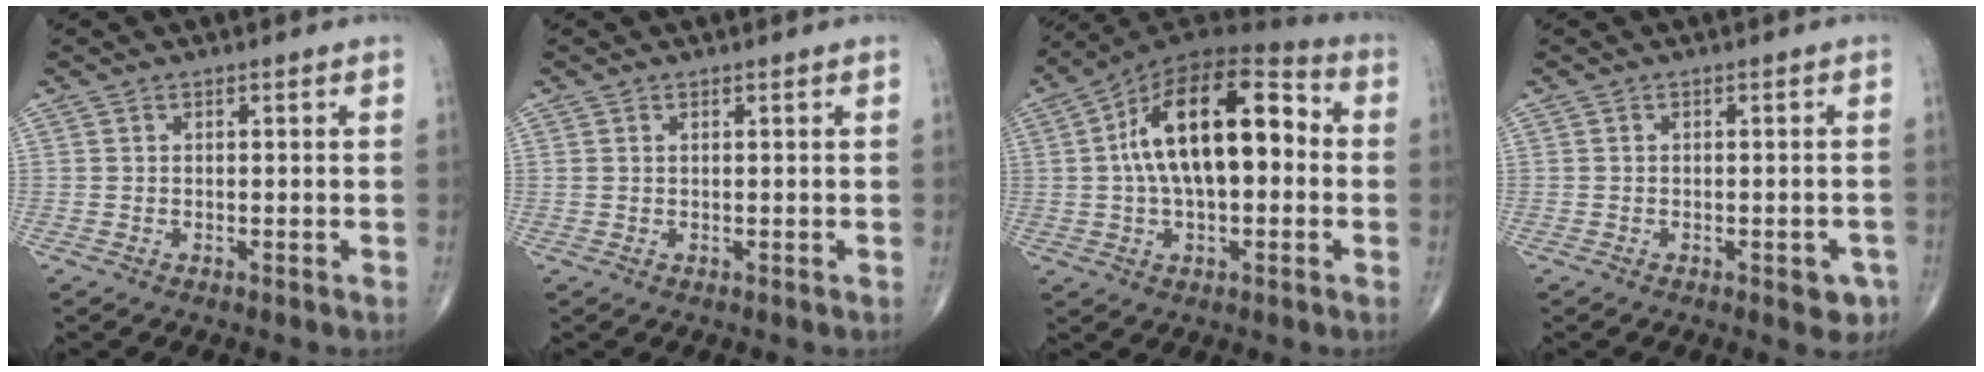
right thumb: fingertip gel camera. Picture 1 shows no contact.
{"total": 0.0}
{"total": 20.0, "force": [1.6, 10.1, 17.2], "torque": [-0.276, 0.039, 0.015]}
{"total": 3.7, "force": [-1.8, 1.7, 2.7], "torque": [-0.012, 0.008, -0.018]}